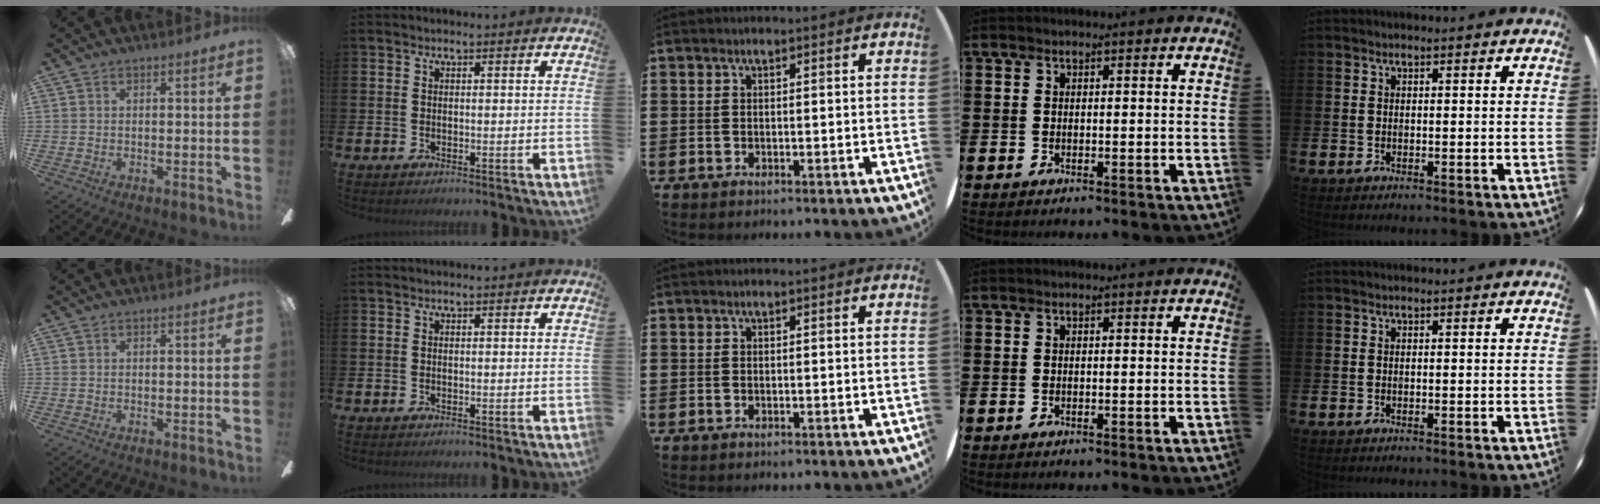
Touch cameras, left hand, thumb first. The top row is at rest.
{}